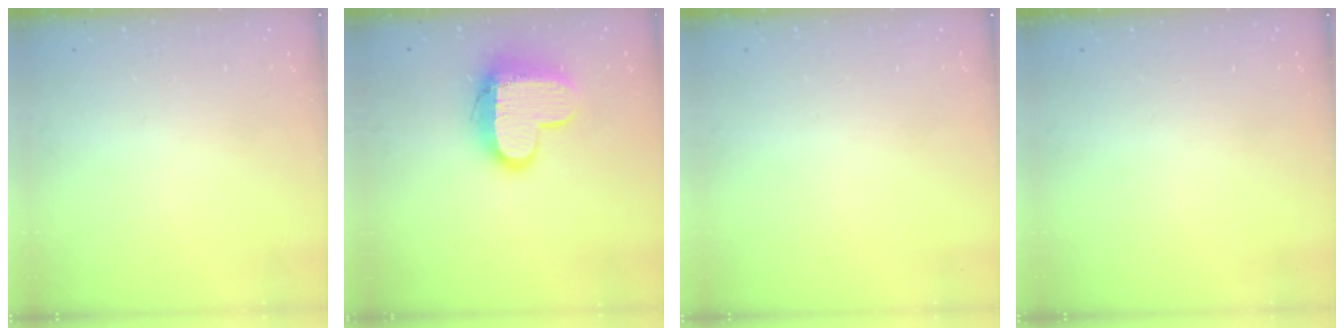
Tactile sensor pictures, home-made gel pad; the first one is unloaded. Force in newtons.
{"total": 12.7, "press": 12.7, "slide": 0.9}
{"total": 0.0}
{"total": 0.0}